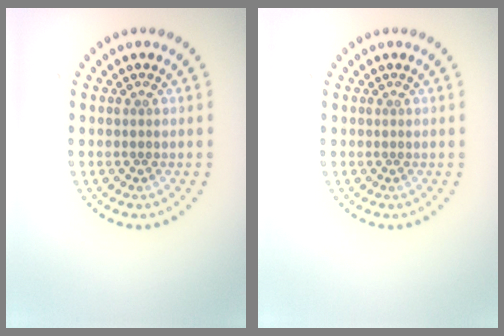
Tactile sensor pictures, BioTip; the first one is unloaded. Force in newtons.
{"total": 0.0}